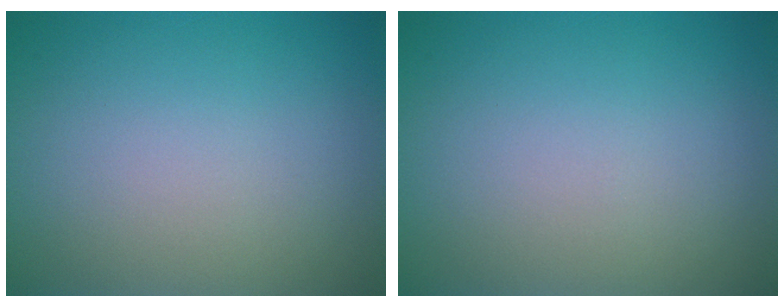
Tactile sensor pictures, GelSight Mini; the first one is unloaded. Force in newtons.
{"total": 0.0}